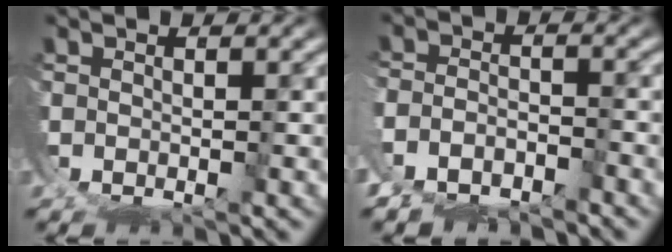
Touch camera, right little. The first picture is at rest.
{"total": 4.4, "force": [-3.1, 2.5, 1.7], "torque": [-0.041, -0.018, -0.051]}